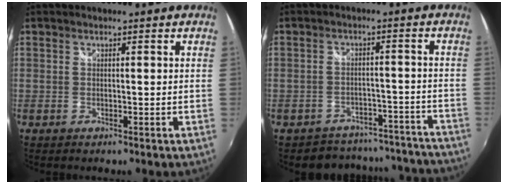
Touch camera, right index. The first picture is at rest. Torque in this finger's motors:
{"motor_torque": [0.15, -0.14, 0.45, 0.04]}